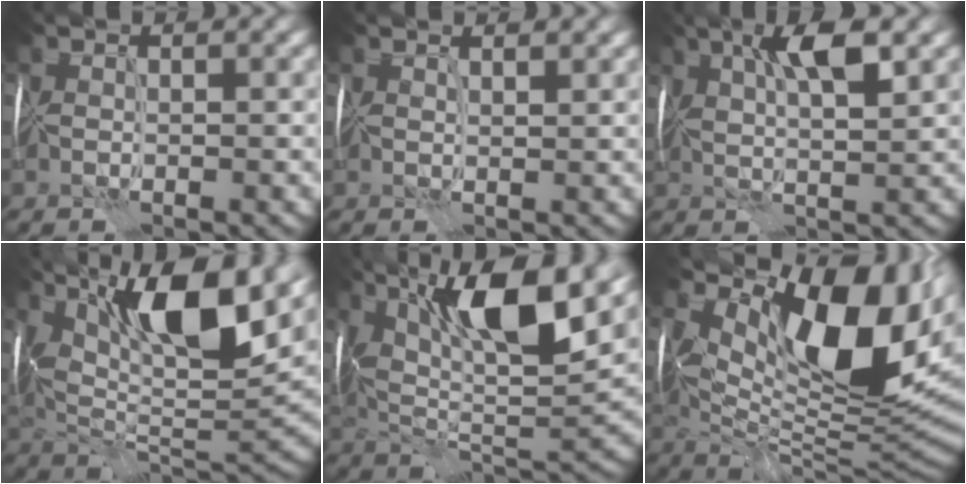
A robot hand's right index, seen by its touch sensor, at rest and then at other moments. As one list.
[{"total": 1.3, "force": [1.1, 0.1, 0.7], "torque": [-0.009, 0.000, 0.013]}, {"total": 6.1, "force": [2.5, 1.8, 5.3], "torque": [-0.097, 0.003, 0.041]}, {"total": 14.3, "force": [6.2, 4.9, 11.9], "torque": [-0.206, 0.010, 0.108]}, {"total": 13.1, "force": [5.5, 4.2, 11.1], "torque": [-0.196, 0.009, 0.094]}, {"total": 14.6, "force": [4.6, 7.2, 11.8], "torque": [-0.169, 0.000, 0.080]}]